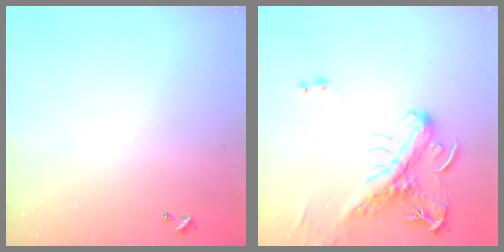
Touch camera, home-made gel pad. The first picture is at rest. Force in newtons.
{"total": 3.4, "press": 3.2, "slide": 1.1}